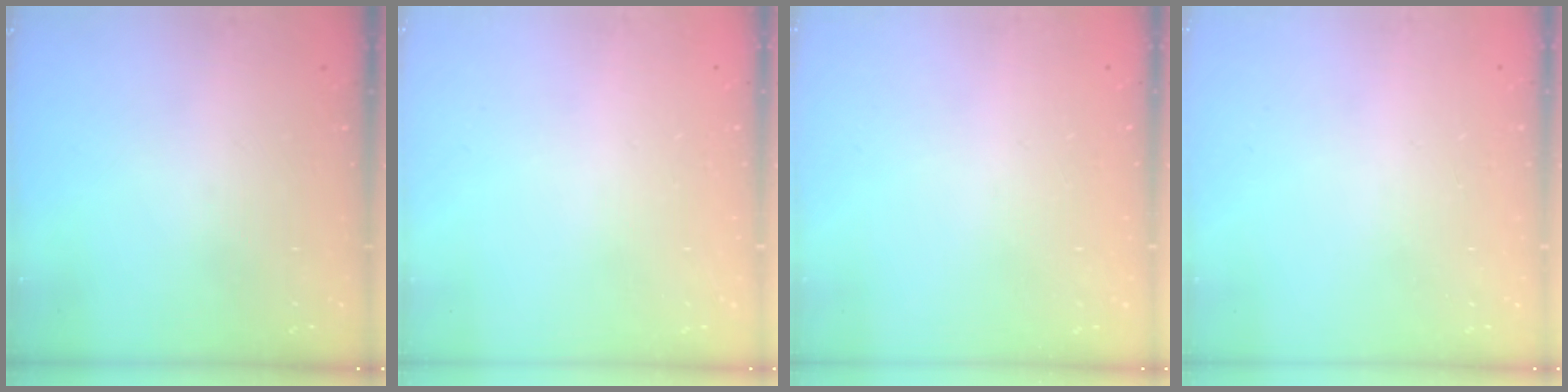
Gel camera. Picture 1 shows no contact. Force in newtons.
{"total": 2.6, "press": 2.6, "slide": 0.2}
{"total": 2.4, "press": 2.4, "slide": 0.2}
{"total": 2.6, "press": 2.6, "slide": 0.2}